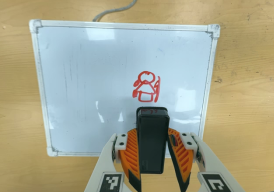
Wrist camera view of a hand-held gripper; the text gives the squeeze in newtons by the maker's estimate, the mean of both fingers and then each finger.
{"total": 6.0, "left": 4.6, "right": 7.4}